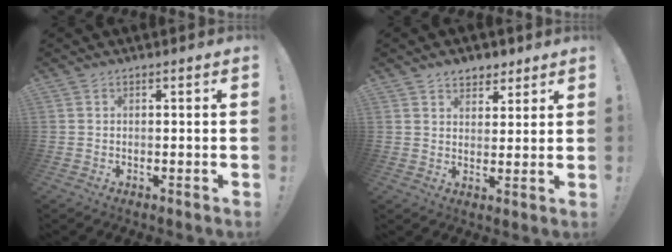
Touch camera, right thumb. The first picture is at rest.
{"total": 5.4, "force": [3.8, 3.5, 1.1], "torque": [-0.002, -0.024, 0.070]}